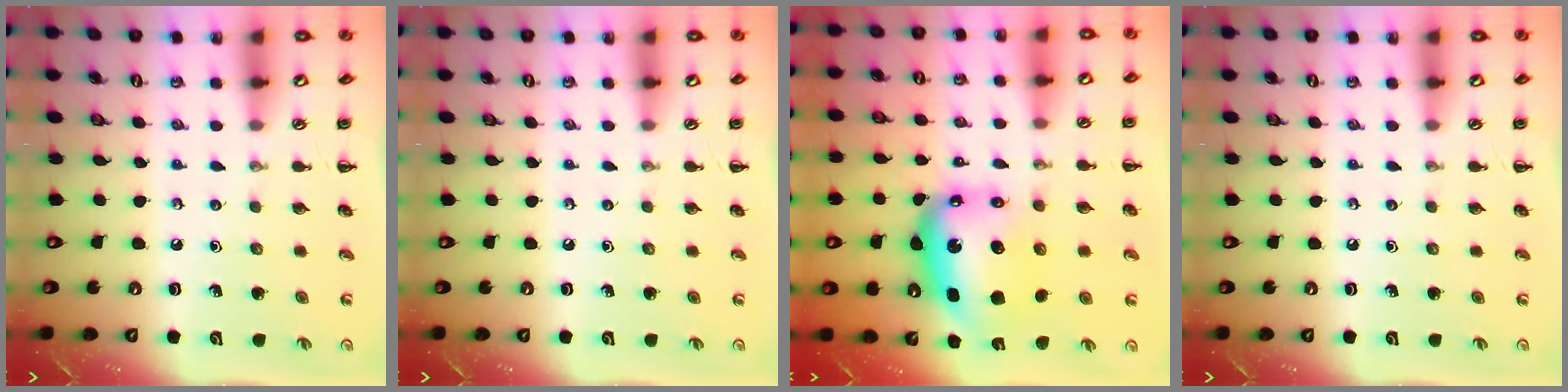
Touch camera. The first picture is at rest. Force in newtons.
{"total": 0.0}
{"total": 9.5, "press": 9.0, "slide": 2.9}
{"total": 0.0}